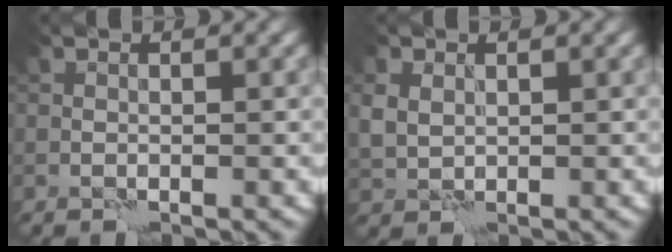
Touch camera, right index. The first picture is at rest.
{"total": 2.1, "force": [0.6, 1.7, 1.1], "torque": [-0.029, 0.002, 0.011]}